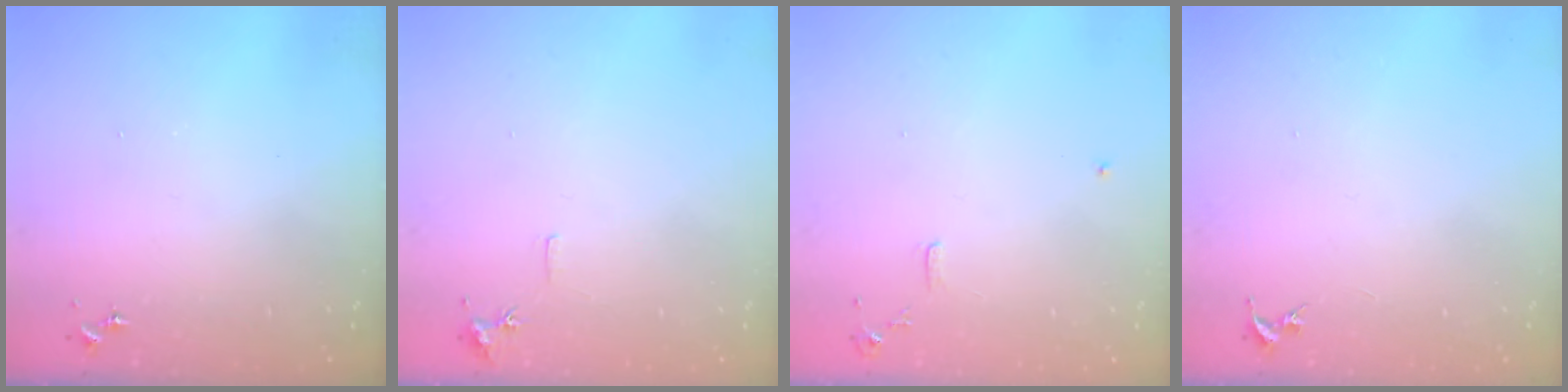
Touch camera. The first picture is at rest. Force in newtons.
{"total": 5.6, "press": 5.6, "slide": 0.7}
{"total": 6.0, "press": 6.0, "slide": 0.7}
{"total": 0.0}